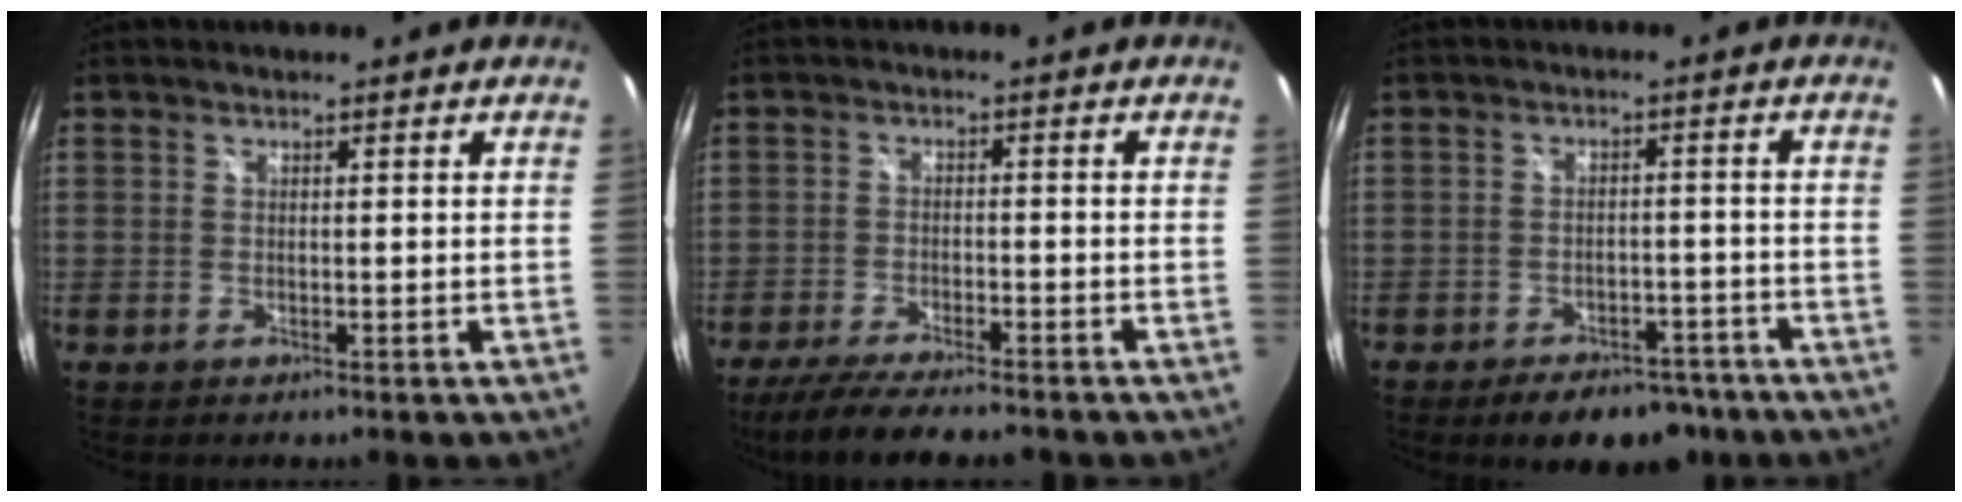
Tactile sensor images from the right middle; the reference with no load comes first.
{"total": 11.0, "force": [-9.4, 1.6, 5.5], "torque": [-0.123, -0.031, -0.154]}
{"total": 10.2, "force": [-7.6, 5.2, 4.3], "torque": [-0.085, 0.012, -0.093]}